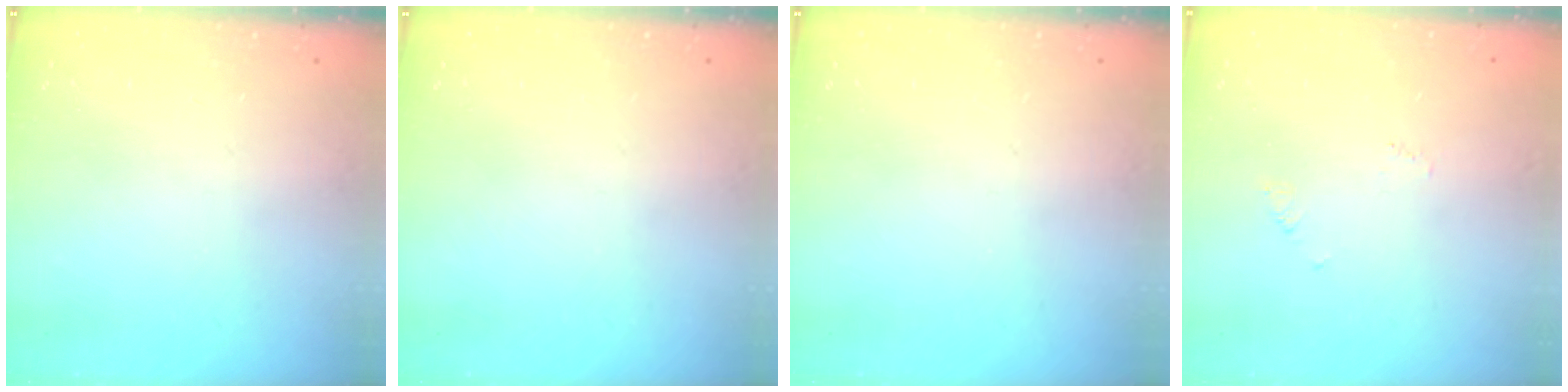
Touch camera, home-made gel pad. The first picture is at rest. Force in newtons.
{"total": 0.0}
{"total": 0.0}
{"total": 2.7, "press": 2.7, "slide": 0.2}